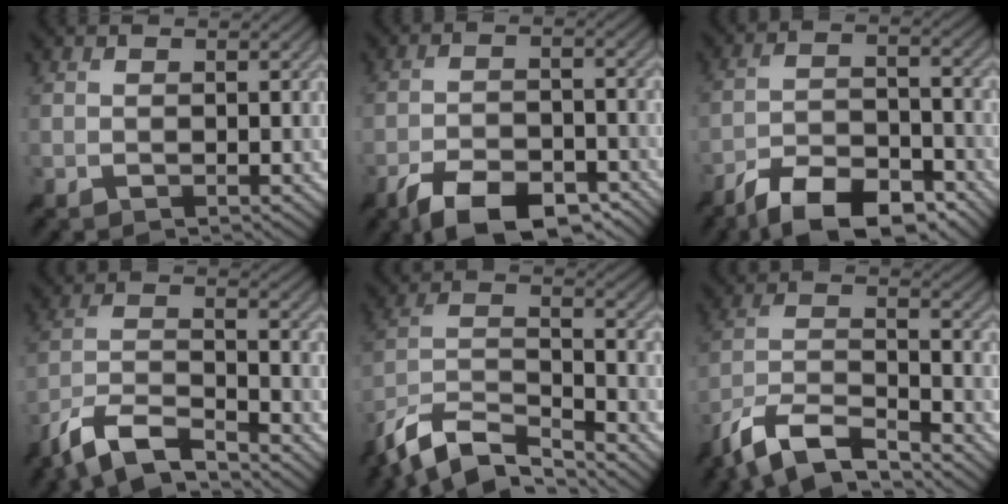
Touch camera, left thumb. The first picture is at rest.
{"total": 10.2, "force": [-7.1, 3.5, 6.5], "torque": [-0.113, 0.000, -0.127]}
{"total": 11.2, "force": [-8.4, 3.7, 6.4], "torque": [-0.113, 0.003, -0.157]}
{"total": 9.2, "force": [-7.4, 2.2, 5.2], "torque": [-0.110, 0.000, -0.155]}
{"total": 11.1, "force": [-8.8, 3.1, 6.0], "torque": [-0.129, -0.004, -0.180]}
{"total": 10.4, "force": [-8.2, 2.6, 5.9], "torque": [-0.125, 0.000, -0.169]}